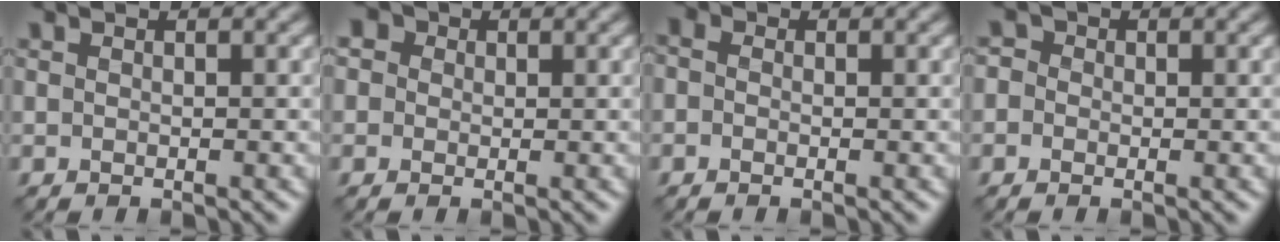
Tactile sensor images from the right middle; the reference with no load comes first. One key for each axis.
{"total": 4.2, "fx": 1.9, "fy": 3.2, "fz": 1.8, "tx": -0.029, "ty": 0.019, "tz": -0.002}
{"total": 1.6, "fx": 0.2, "fy": 1.3, "fz": 0.9, "tx": -0.020, "ty": 0.000, "tz": -0.017}
{"total": 1.6, "fx": 0.2, "fy": 1.5, "fz": 0.7, "tx": -0.002, "ty": 0.002, "tz": -0.020}